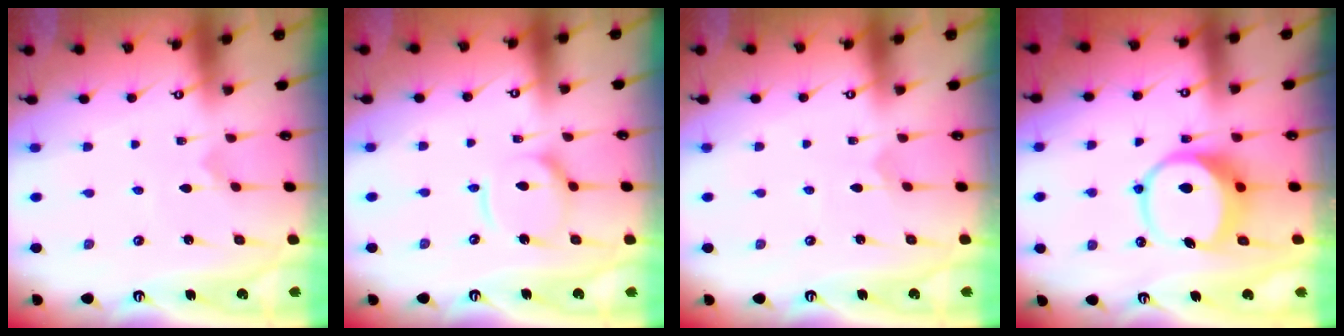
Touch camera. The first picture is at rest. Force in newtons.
{"total": 11.7, "press": 11.7, "slide": 1.3}
{"total": 2.4, "press": 2.4, "slide": 0.2}
{"total": 9.1, "press": 9.0, "slide": 1.5}